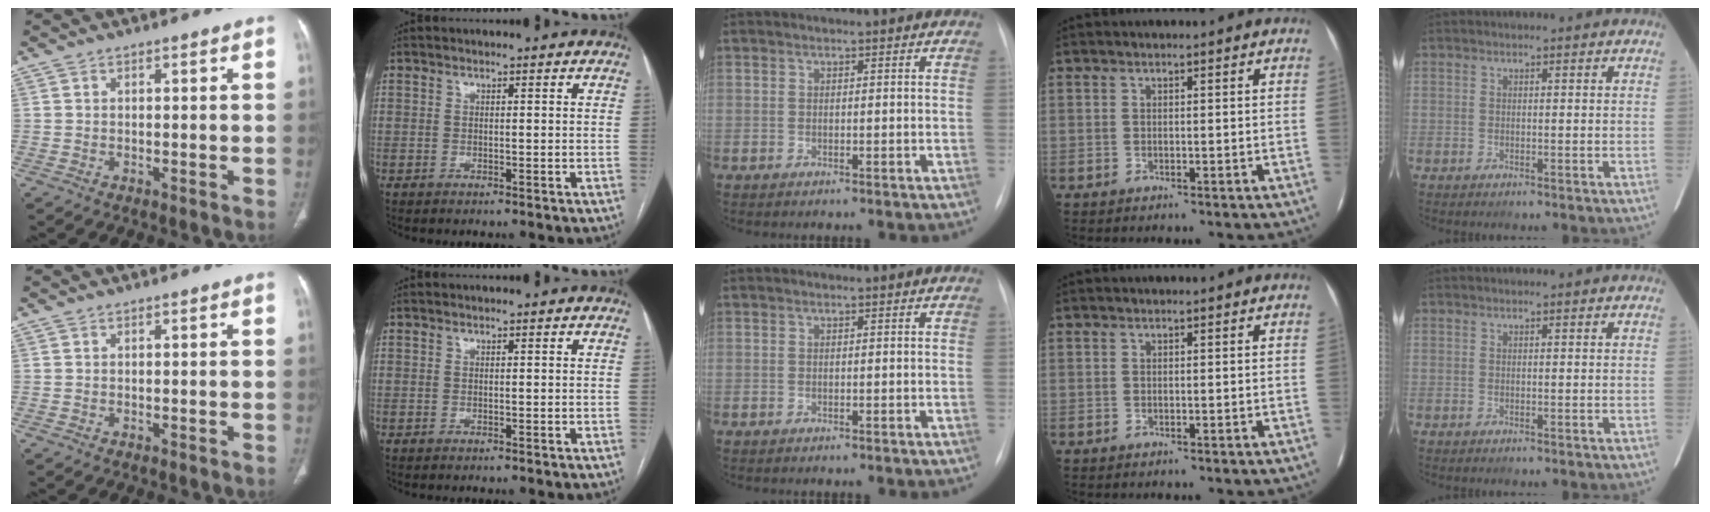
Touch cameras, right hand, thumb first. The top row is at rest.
{}